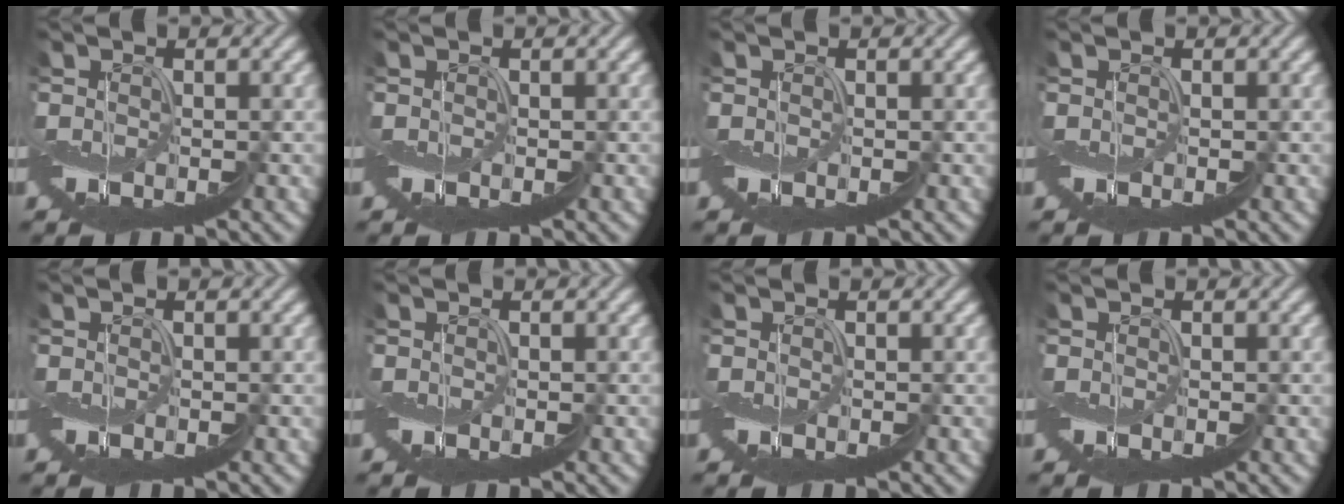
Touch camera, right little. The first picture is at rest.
{"total": 0.0}
{"total": 0.0}
{"total": 0.0}
{"total": 0.0}
{"total": 0.0}
{"total": 0.0}
{"total": 0.0}